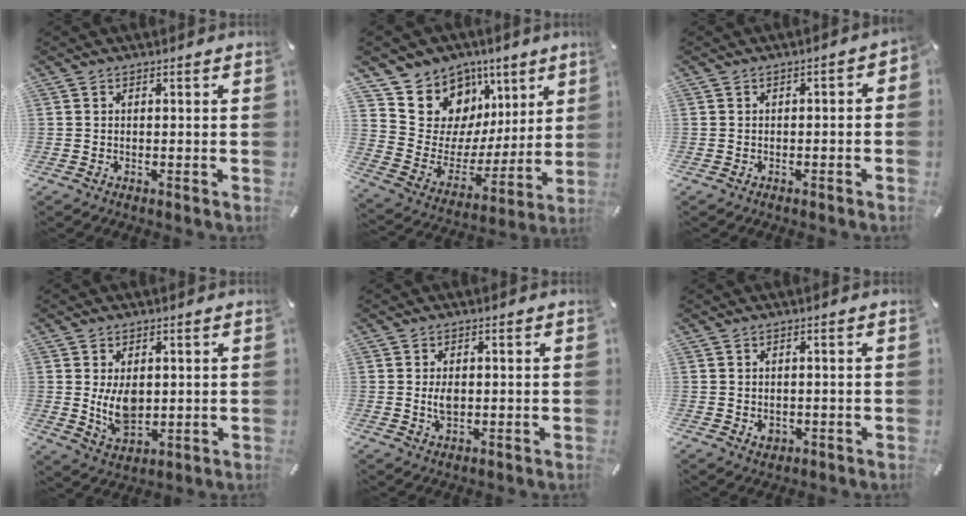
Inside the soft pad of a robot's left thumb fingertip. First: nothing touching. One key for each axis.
{"total": 12.5, "fx": 6.8, "fy": 10.3, "fz": 1.6, "tx": -0.026, "ty": -0.076, "tz": 0.131}
{"total": 2.2, "fx": -1.4, "fy": 1.1, "fz": 1.4, "tx": -0.022, "ty": 0.010, "tz": -0.026}
{"total": 7.6, "fx": 1.2, "fy": 5.0, "fz": 5.6, "tx": -0.118, "ty": -0.013, "tz": 0.015}
{"total": 3.3, "fx": 0.4, "fy": 2.1, "fz": 2.5, "tx": -0.060, "ty": -0.004, "tz": -0.001}
{"total": 1.7, "fx": -0.2, "fy": 1.5, "fz": 0.7, "tx": -0.013, "ty": 0.004, "tz": -0.003}